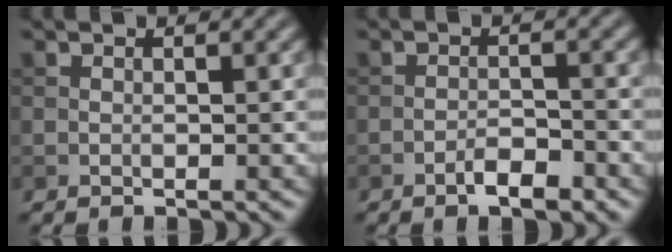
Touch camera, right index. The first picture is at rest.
{"total": 2.5, "force": [-1.6, 0.8, 1.8], "torque": [-0.027, 0.005, -0.030]}